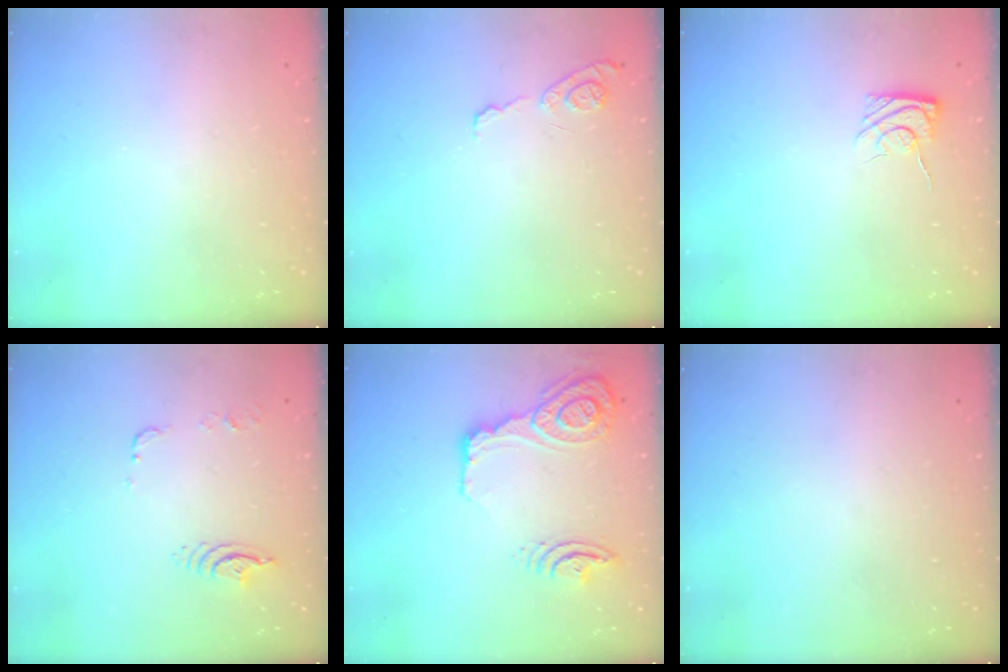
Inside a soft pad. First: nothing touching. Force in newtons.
{"total": 7.6, "press": 7.5, "slide": 0.8}
{"total": 6.1, "press": 5.9, "slide": 1.6}
{"total": 8.3, "press": 8.3, "slide": 0.8}
{"total": 17.7, "press": 17.1, "slide": 4.4}
{"total": 0.0}